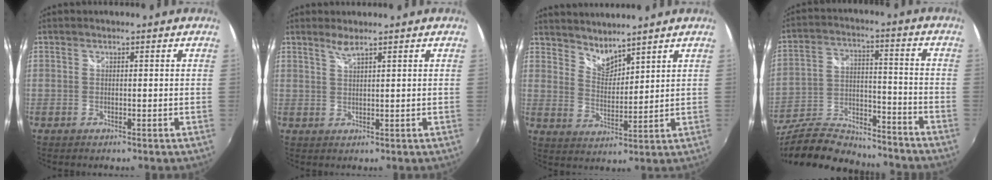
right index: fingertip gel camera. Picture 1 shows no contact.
{"total": 1.9, "force": [1.6, -0.2, 1.1], "torque": [-0.021, 0.000, 0.030]}
{"total": 5.5, "force": [5.2, 1.1, 1.6], "torque": [-0.020, -0.004, 0.096]}
{"total": 24.0, "force": [-19.9, 8.2, 10.7], "torque": [-0.223, -0.003, -0.307]}